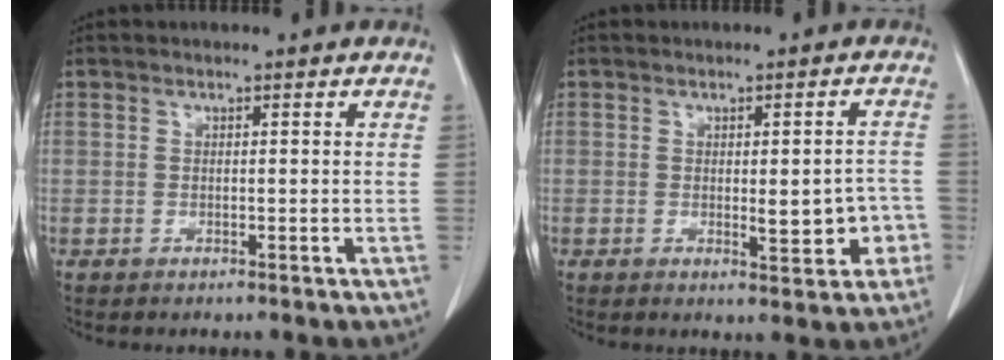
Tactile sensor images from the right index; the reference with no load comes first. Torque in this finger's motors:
{"motor_torque": [0.11, 0.12, 0.10, 0.03]}